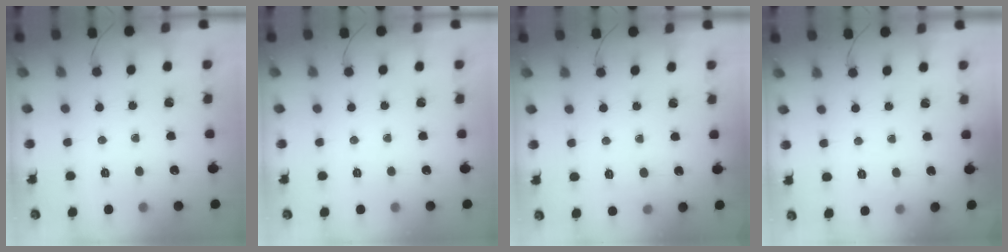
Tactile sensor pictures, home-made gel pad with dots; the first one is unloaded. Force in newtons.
{"total": 0.0}
{"total": 6.8, "press": 6.5, "slide": 2.0}
{"total": 2.0, "press": 1.7, "slide": 1.1}